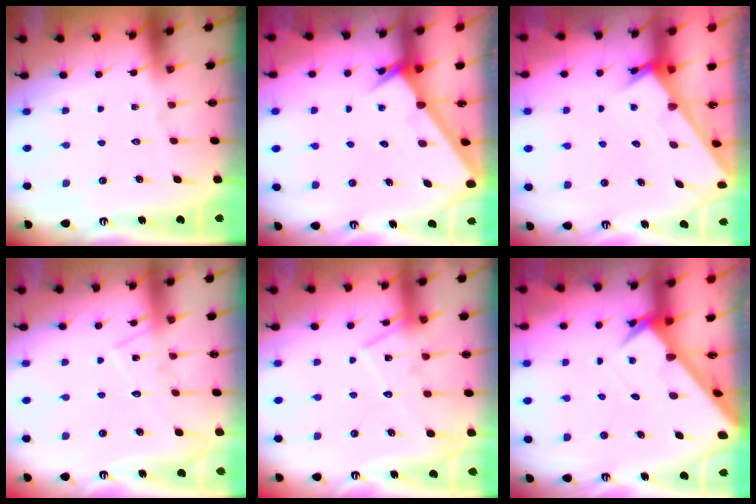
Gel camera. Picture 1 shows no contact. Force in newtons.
{"total": 2.5, "press": 2.5, "slide": 0.3}
{"total": 2.4, "press": 2.4, "slide": 0.1}
{"total": 11.2, "press": 11.2, "slide": 0.8}
{"total": 14.1, "press": 14.1, "slide": 1.0}
{"total": 2.9, "press": 2.9, "slide": 0.2}